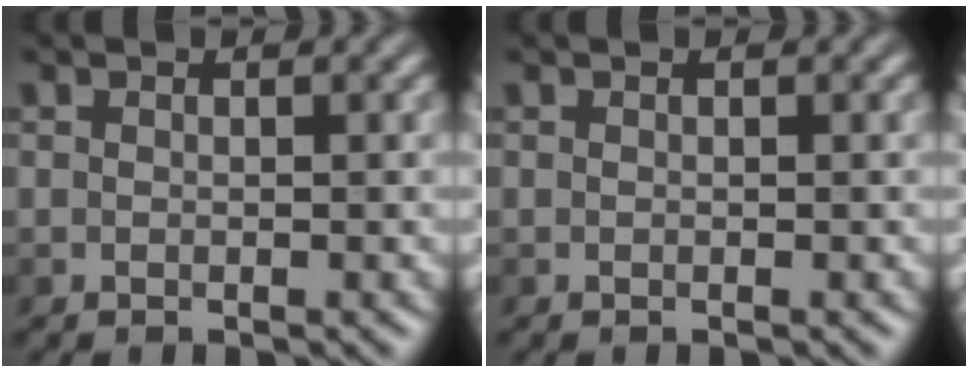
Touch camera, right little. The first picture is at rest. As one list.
[{"total": 0.0}]